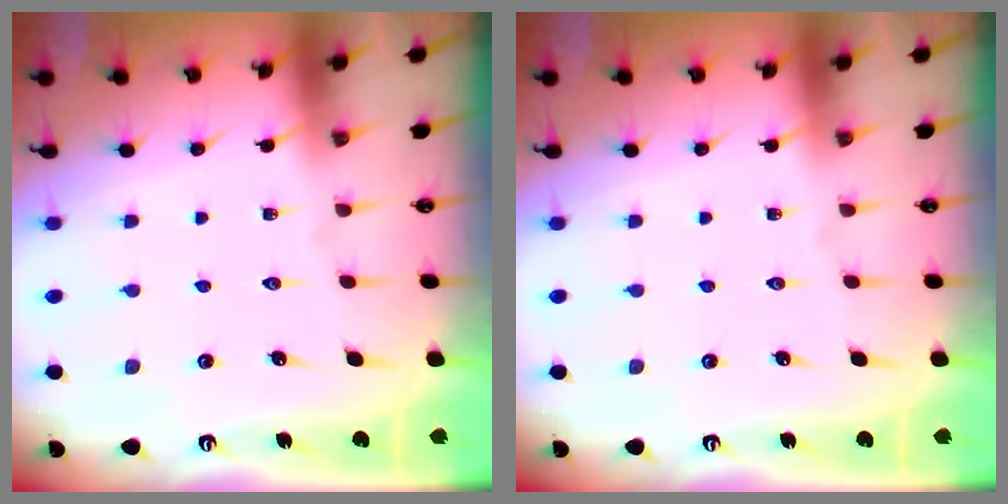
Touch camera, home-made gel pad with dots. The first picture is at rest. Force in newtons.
{"total": 0.0}